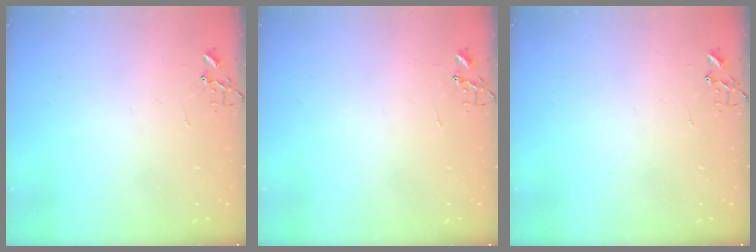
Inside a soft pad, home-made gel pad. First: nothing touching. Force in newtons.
{"total": 0.0}
{"total": 0.0}